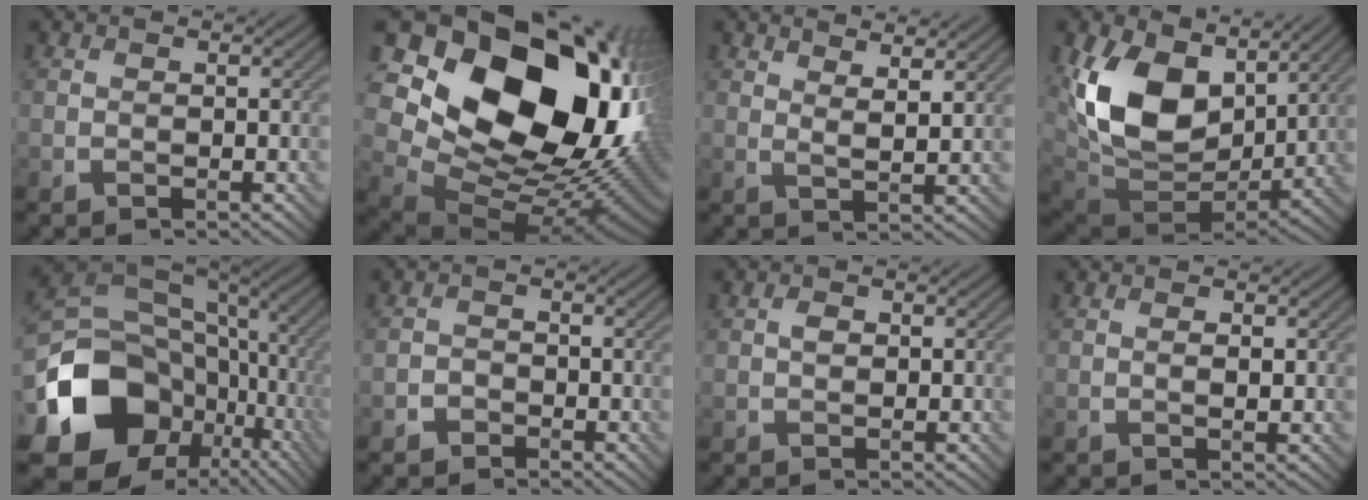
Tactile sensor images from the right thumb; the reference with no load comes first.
{"total": 23.6, "force": [6.7, 17.6, 14.3], "torque": [-0.308, 0.008, 0.156]}
{"total": 4.0, "force": [3.0, 0.7, 2.6], "torque": [-0.039, -0.011, 0.056]}
{"total": 16.1, "force": [5.3, 10.3, 11.2], "torque": [-0.238, 0.000, 0.105]}
{"total": 18.5, "force": [-5.5, 14.5, 10.2], "torque": [-0.231, -0.042, -0.079]}
{"total": 1.7, "force": [-1.2, 1.1, 0.4], "torque": [-0.001, 0.004, -0.026]}
{"total": 1.1, "force": [0.1, 0.7, 0.8], "torque": [-0.014, 0.001, 0.000]}
{"total": 1.2, "force": [0.1, 0.4, 1.1], "torque": [-0.019, -0.002, 0.001]}